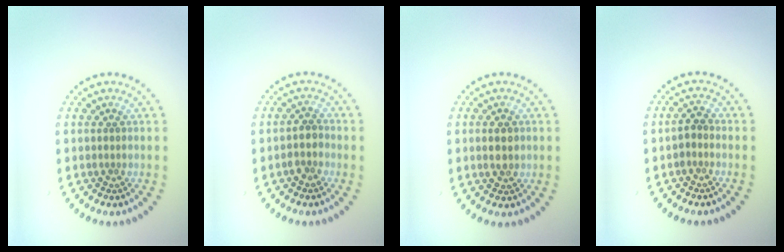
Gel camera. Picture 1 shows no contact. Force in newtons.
{"total": 1.8, "press": 1.4, "slide": 1.1}
{"total": 2.1, "press": 2.1, "slide": 0.2}
{"total": 1.1, "press": 1.0, "slide": 0.5}